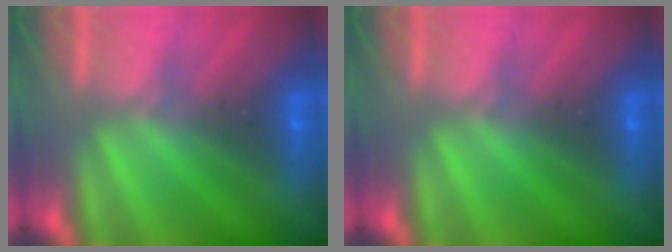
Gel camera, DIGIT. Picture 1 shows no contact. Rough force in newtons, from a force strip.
{"total": 0.0}